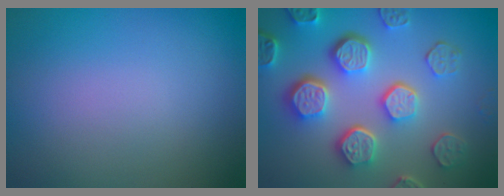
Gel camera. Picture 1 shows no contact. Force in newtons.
{"total": 7.6, "press": 5.9, "slide": 4.8}